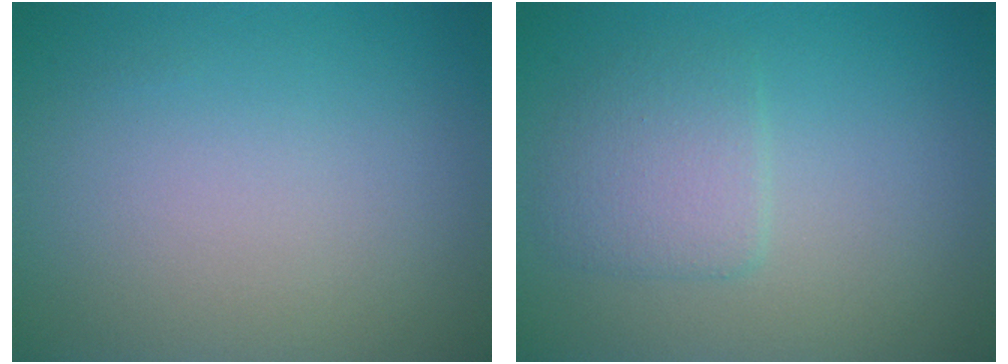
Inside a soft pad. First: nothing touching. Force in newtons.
{"total": 2.5, "press": 2.5, "slide": 0.4}